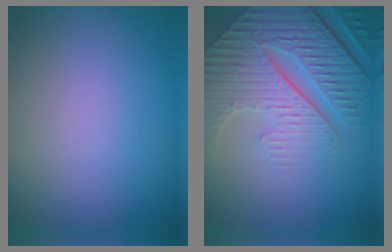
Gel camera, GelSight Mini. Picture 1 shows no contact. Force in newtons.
{"total": 8.9, "press": 6.1, "slide": 6.5}